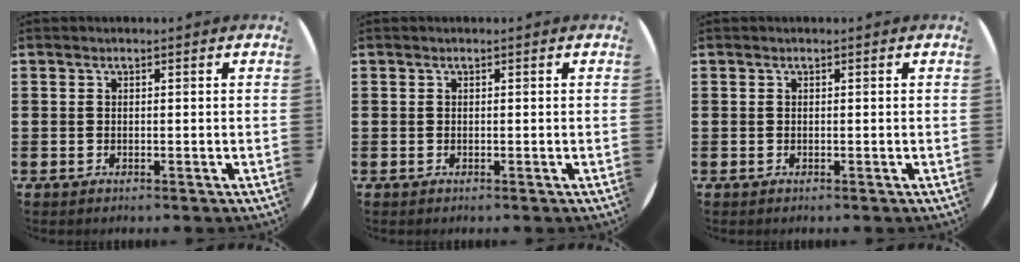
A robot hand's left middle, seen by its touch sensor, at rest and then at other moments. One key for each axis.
{"total": 0.0}
{"total": 0.0}